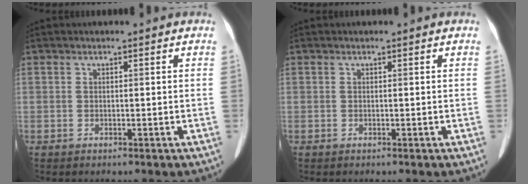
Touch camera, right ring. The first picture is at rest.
{"total": 0.0}